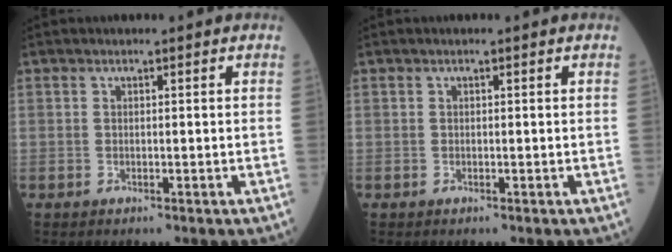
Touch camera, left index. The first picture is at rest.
{"total": 0.0}